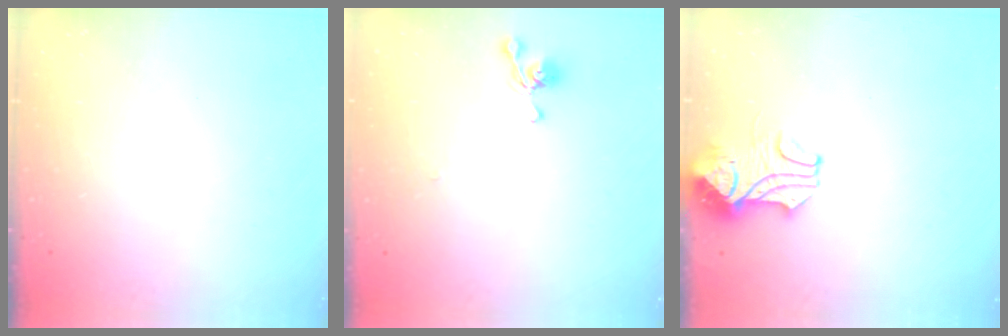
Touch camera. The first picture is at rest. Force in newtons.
{"total": 4.5, "press": 4.5, "slide": 0.6}
{"total": 2.6, "press": 2.4, "slide": 1.0}